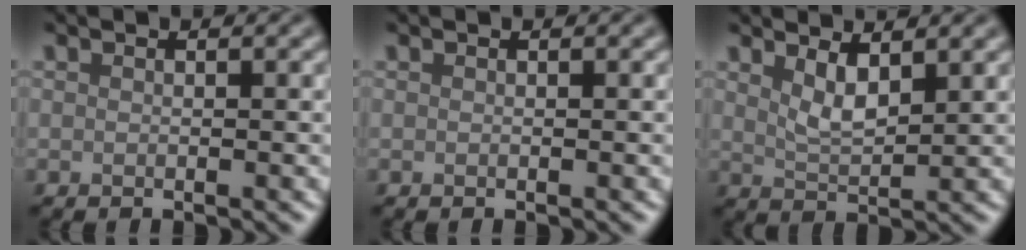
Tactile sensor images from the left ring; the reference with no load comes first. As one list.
[{"total": 0.0}, {"total": 2.5, "force": [1.7, 0.7, 1.7], "torque": [-0.034, -0.010, 0.035]}]